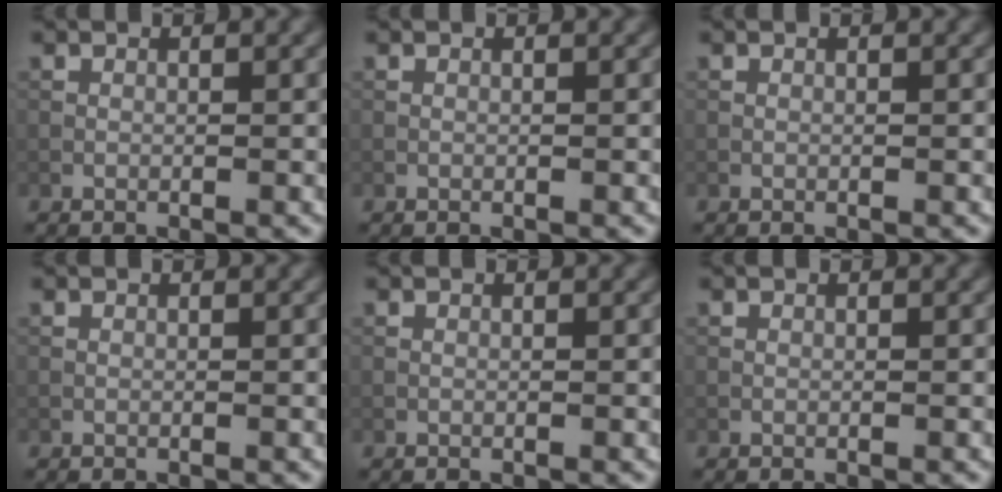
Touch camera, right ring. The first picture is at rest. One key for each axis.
{"total": 0.0}
{"total": 0.0}
{"total": 0.0}
{"total": 0.0}
{"total": 0.0}